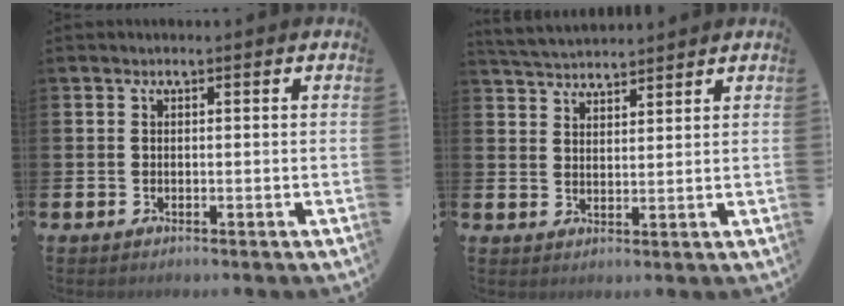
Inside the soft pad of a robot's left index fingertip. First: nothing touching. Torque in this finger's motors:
{"motor_torque": [0.22, -0.58, 0.87, 0.21]}